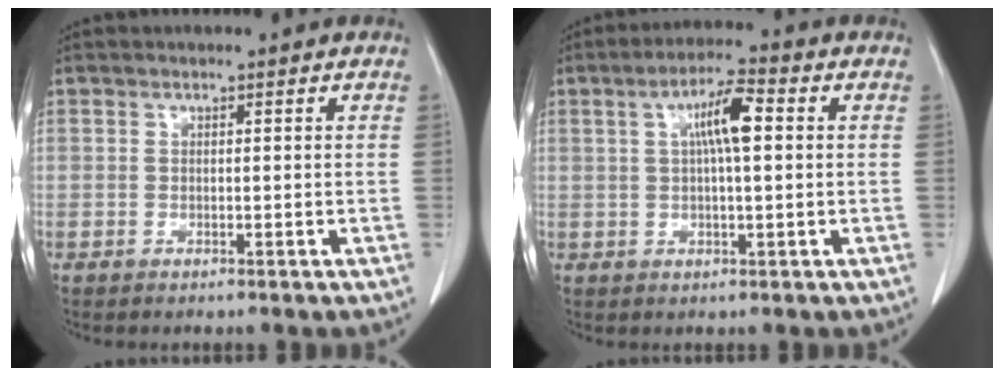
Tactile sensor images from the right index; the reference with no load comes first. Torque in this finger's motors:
{"motor_torque": [0.95, 0.04, 0.46, 0.13]}